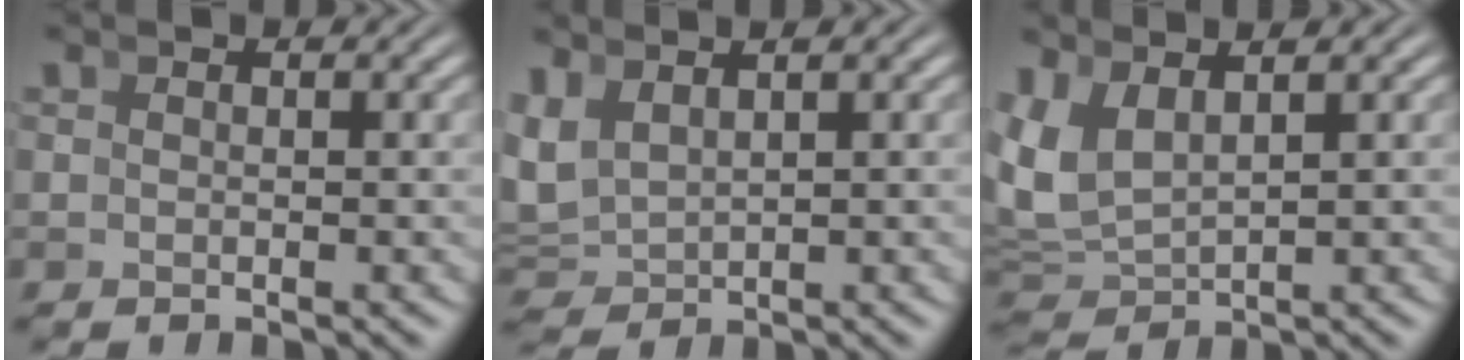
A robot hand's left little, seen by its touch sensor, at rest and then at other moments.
{"total": 4.2, "force": [0.9, 3.5, 2.1], "torque": [-0.075, -0.013, 0.028]}
{"total": 6.9, "force": [0.9, 5.7, 3.7], "torque": [-0.121, -0.017, 0.027]}